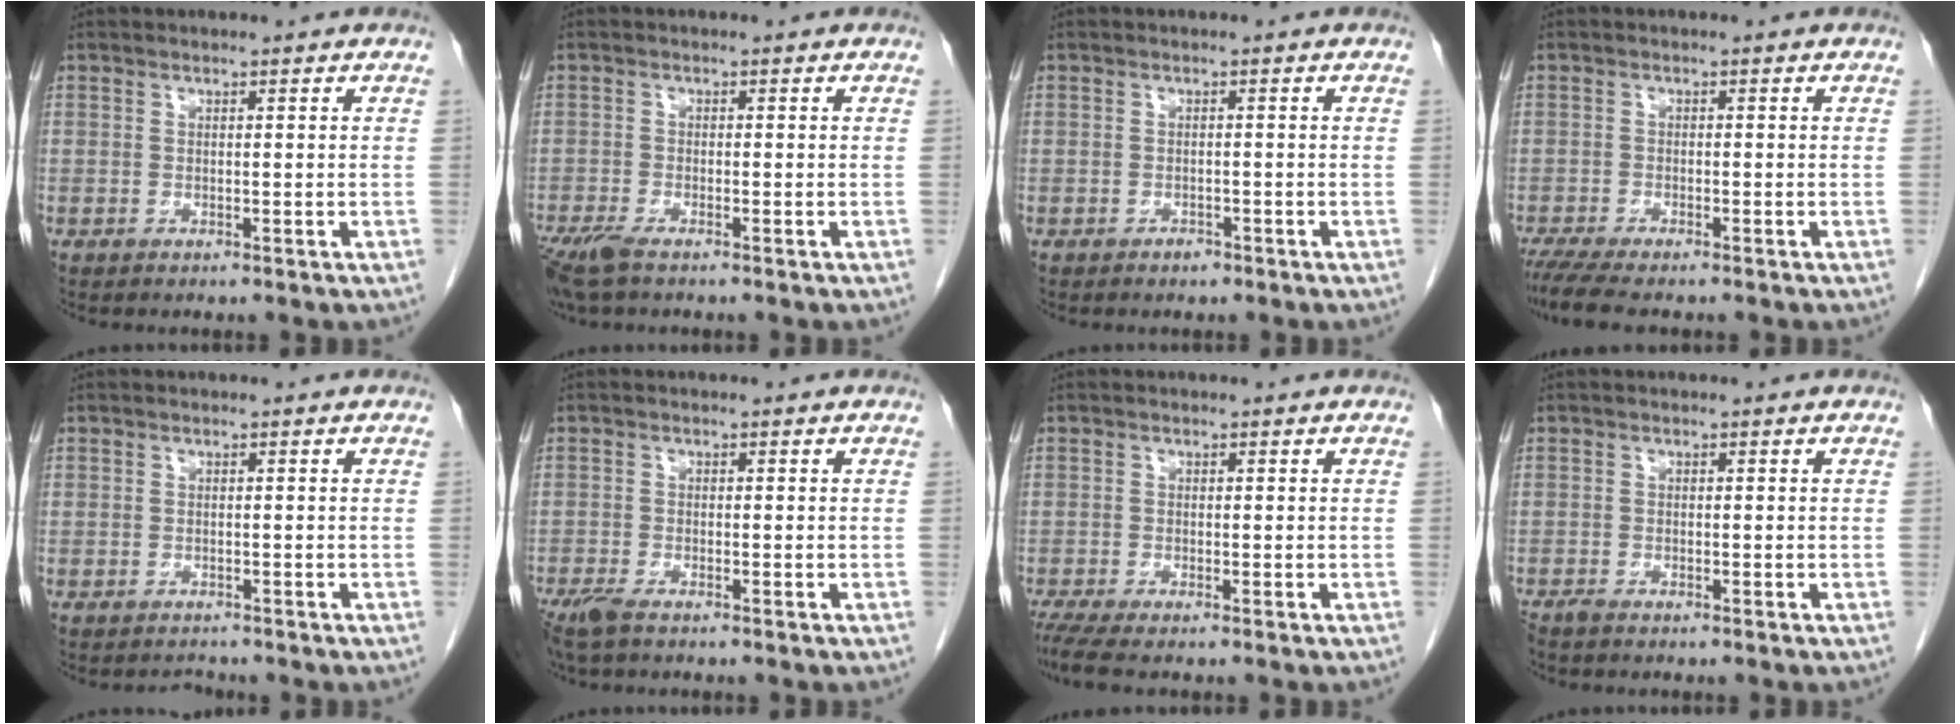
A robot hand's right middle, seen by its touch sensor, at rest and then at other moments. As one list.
[{"total": 4.5, "force": [-3.4, 0.8, 2.9], "torque": [-0.060, -0.014, -0.062]}, {"total": 1.0, "force": [-0.8, 0.5, 0.3], "torque": [-0.005, 0.002, -0.011]}, {"total": 5.7, "force": [-4.8, 0.4, 3.0], "torque": [-0.052, -0.016, -0.080]}, {"total": 1.1, "force": [-0.9, 0.4, -0.4], "torque": [-0.002, -0.005, -0.017]}, {"total": 3.3, "force": [-2.5, 0.7, 2.0], "torque": [-0.047, -0.010, -0.047]}, {"total": 3.4, "force": [-2.7, 0.1, 2.1], "torque": [-0.043, -0.010, -0.053]}, {"total": 1.2, "force": [-1.1, 0.1, 0.5], "torque": [-0.016, -0.004, -0.021]}]